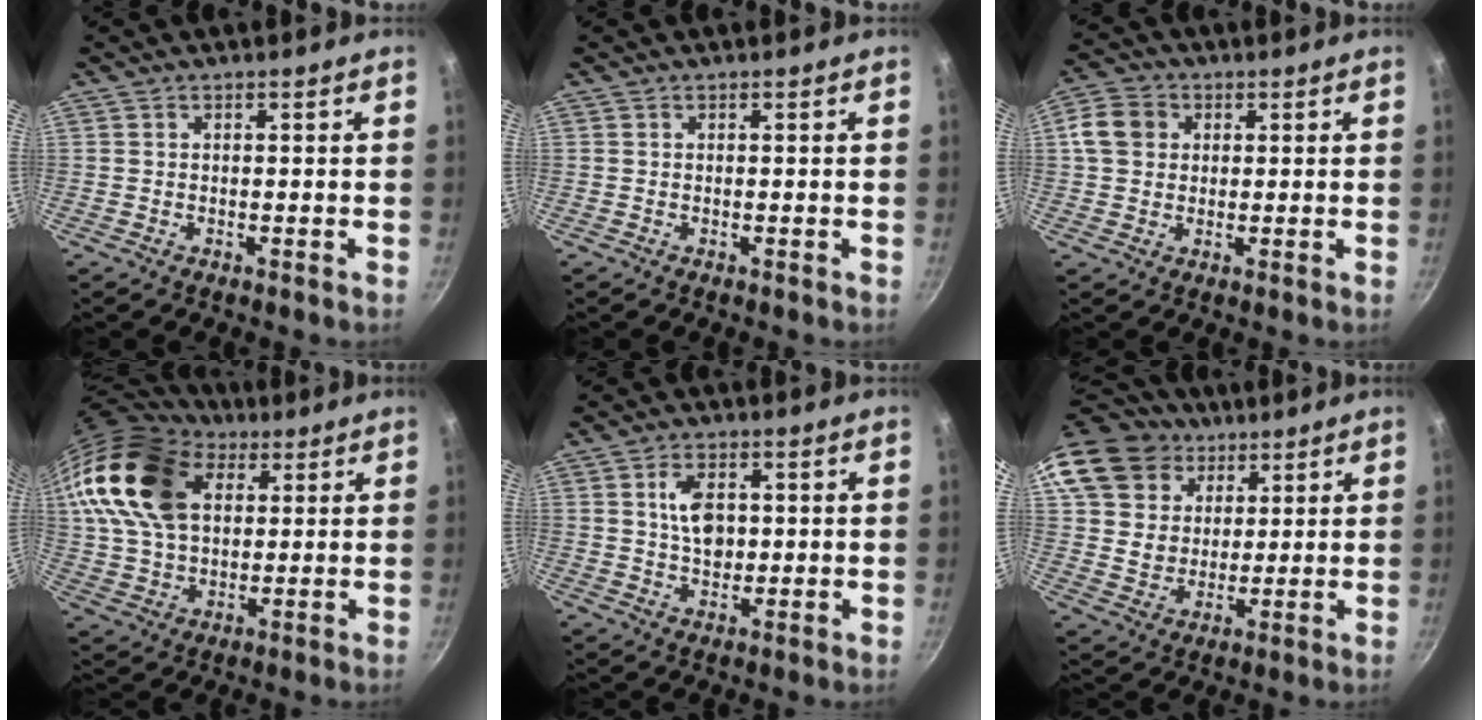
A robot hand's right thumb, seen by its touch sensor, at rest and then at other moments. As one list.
[{"total": 0.0}, {"total": 7.3, "force": [1.4, 6.2, 3.6], "torque": [-0.048, 0.008, 0.011]}, {"total": 22.4, "force": [7.8, 14.7, 14.9], "torque": [-0.282, 0.005, 0.140]}, {"total": 6.9, "force": [1.2, 4.4, 5.1], "torque": [-0.072, -0.001, 0.021]}, {"total": 16.2, "force": [8.3, 12.7, 5.6], "torque": [-0.084, -0.004, 0.155]}]